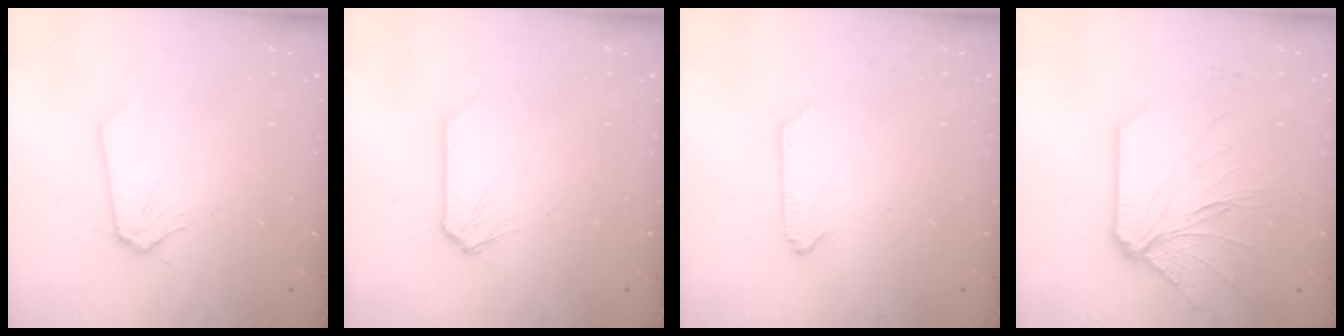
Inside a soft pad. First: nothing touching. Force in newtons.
{"total": 1.0, "press": 1.0, "slide": 0.1}
{"total": 0.0}
{"total": 8.7, "press": 8.6, "slide": 1.0}